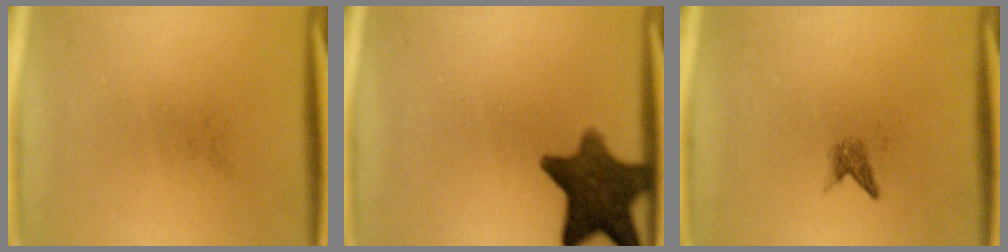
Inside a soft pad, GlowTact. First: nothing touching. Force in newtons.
{"total": 11.2}
{"total": 1.3}